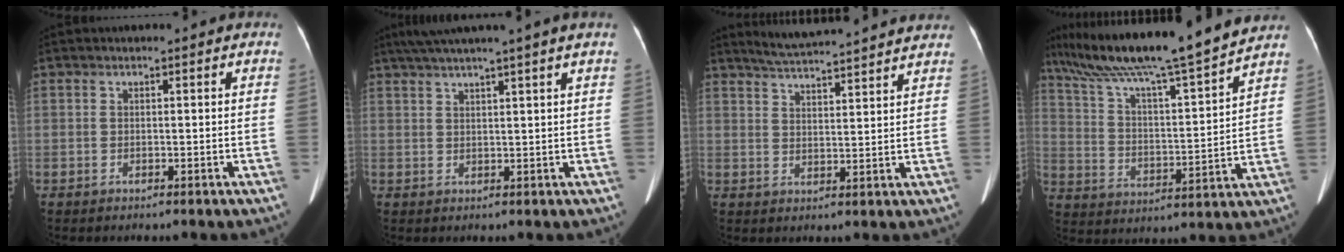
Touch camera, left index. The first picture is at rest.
{"total": 7.4, "force": [5.8, -1.7, 4.3], "torque": [-0.062, 0.026, 0.086]}
{"total": 14.9, "force": [13.8, 0.4, 5.7], "torque": [-0.100, 0.020, 0.189]}
{"total": 20.6, "force": [17.6, -0.4, 10.7], "torque": [-0.189, 0.008, 0.283]}